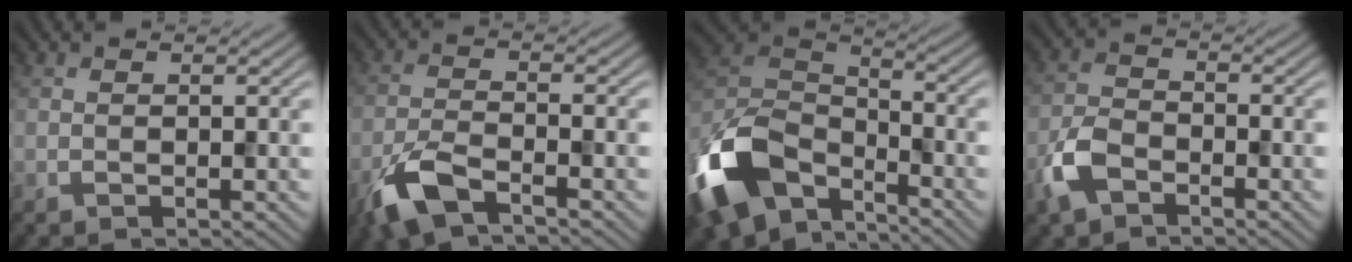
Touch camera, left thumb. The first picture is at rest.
{"total": 6.4, "force": [-4.2, 1.9, 4.3], "torque": [-0.101, -0.008, -0.094]}
{"total": 15.6, "force": [-9.0, 8.6, 9.3], "torque": [-0.242, -0.030, -0.182]}
{"total": 5.1, "force": [-3.1, 2.7, 3.0], "torque": [-0.072, -0.003, -0.077]}